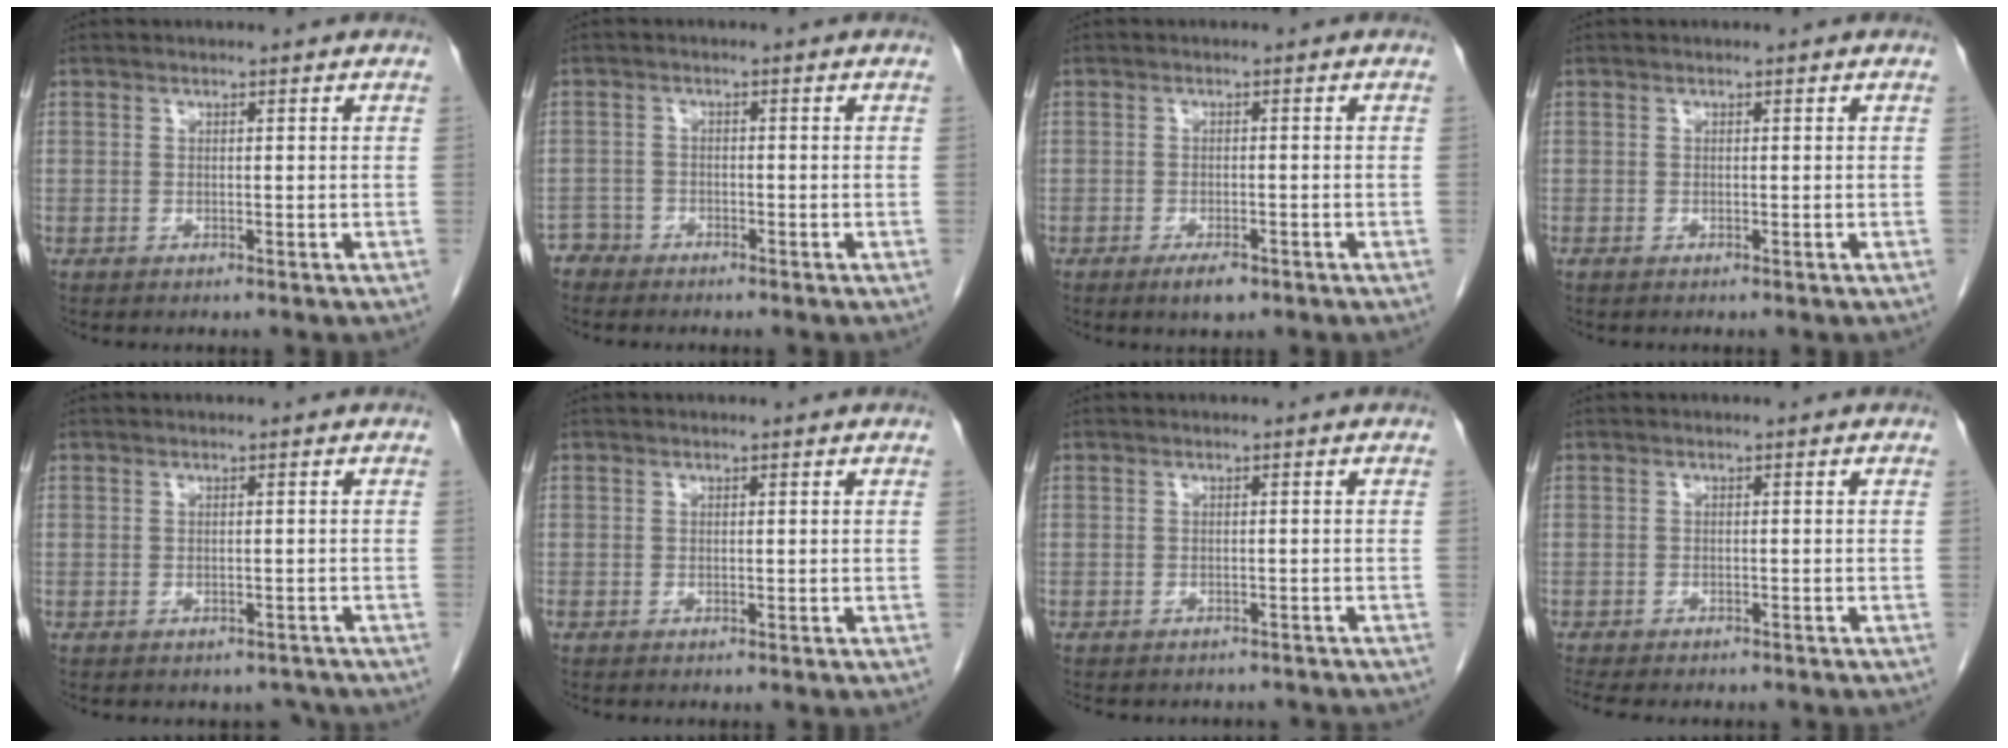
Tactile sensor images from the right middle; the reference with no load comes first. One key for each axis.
{"total": 2.1, "fx": -1.8, "fy": 0.8, "fz": -0.7, "tx": 0.014, "ty": 0.002, "tz": -0.036}
{"total": 2.9, "fx": -1.8, "fy": 0.9, "fz": 2.0, "tx": -0.039, "ty": -0.002, "tz": -0.027}
{"total": 0.0}
{"total": 2.5, "fx": -2.2, "fy": 1.2, "fz": -0.1, "tx": 0.007, "ty": 0.006, "tz": -0.029}
{"total": 0.0}
{"total": 8.9, "fx": -8.0, "fy": 3.0, "fz": 2.5, "tx": -0.038, "ty": 0.002, "tz": -0.087}
{"total": 10.0, "fx": -8.5, "fy": 2.8, "fz": 4.3, "tx": -0.067, "ty": -0.006, "tz": -0.111}